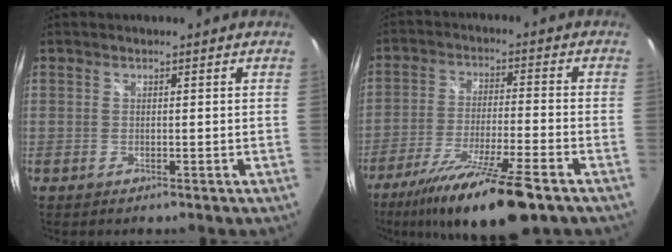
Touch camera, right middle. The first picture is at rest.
{"total": 16.8, "force": [-12.1, 1.2, 11.6], "torque": [-0.224, -0.039, -0.205]}